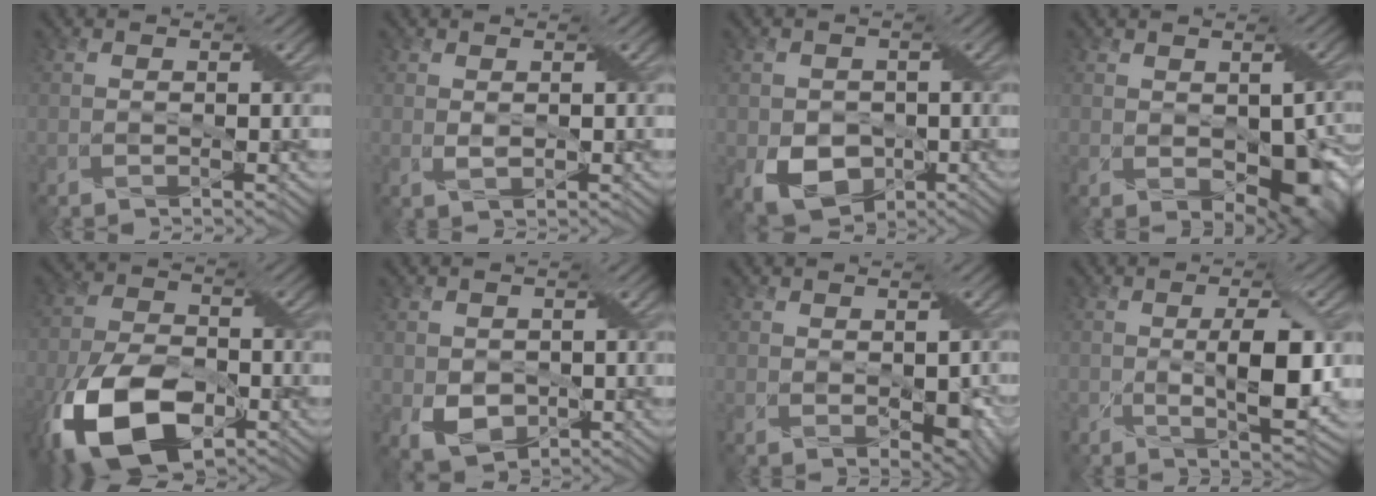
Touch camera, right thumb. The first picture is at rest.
{"total": 1.2, "force": [0.4, 0.8, 0.8], "torque": [-0.021, -0.001, 0.013]}
{"total": 6.3, "force": [-1.8, 5.1, 3.4], "torque": [-0.074, -0.019, -0.028]}
{"total": 6.9, "force": [-0.7, 4.1, 5.5], "torque": [-0.093, -0.019, 0.002]}
{"total": 15.2, "force": [-7.5, 8.6, 10.1], "torque": [-0.230, -0.040, -0.144]}
{"total": 4.3, "force": [-0.4, 3.5, 2.4], "torque": [-0.062, -0.012, 0.000]}
{"total": 3.9, "force": [0.1, 2.4, 3.1], "torque": [-0.055, -0.013, 0.015]}
{"total": 6.8, "force": [-0.2, 2.4, 6.3], "torque": [-0.107, -0.006, 0.002]}